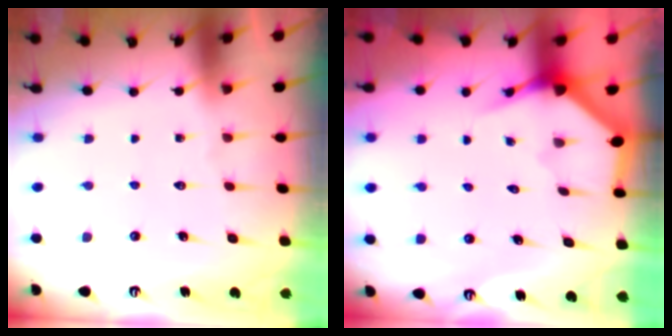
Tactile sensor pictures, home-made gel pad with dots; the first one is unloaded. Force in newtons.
{"total": 3.6, "press": 3.5, "slide": 0.2}